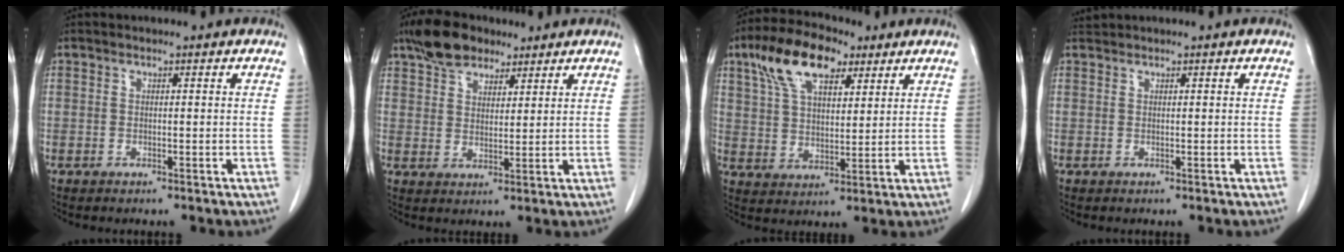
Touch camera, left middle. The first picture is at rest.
{"total": 7.4, "force": [5.5, 3.8, 3.3], "torque": [-0.063, 0.016, 0.101]}
{"total": 12.0, "force": [7.0, 5.1, 8.3], "torque": [-0.163, 0.030, 0.131]}
{"total": 0.6, "force": [0.6, -0.2, -0.2], "torque": [-0.003, 0.006, 0.016]}